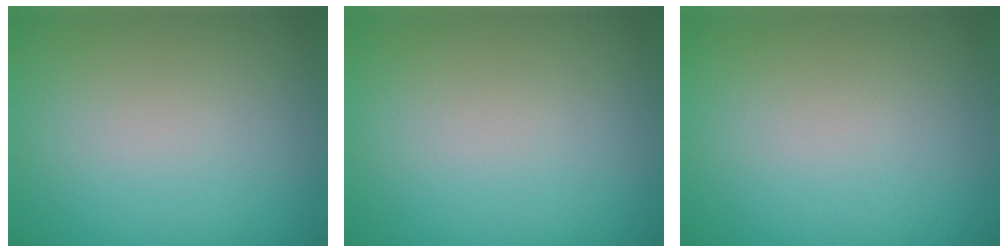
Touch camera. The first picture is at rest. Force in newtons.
{"total": 0.0}
{"total": 0.0}